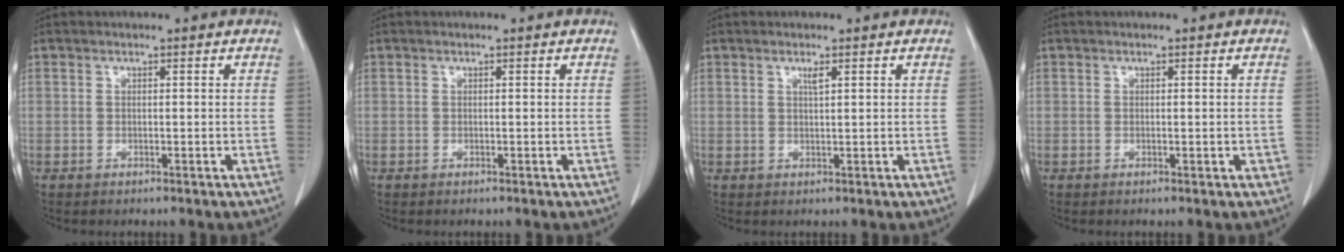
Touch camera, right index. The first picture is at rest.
{"total": 0.0}
{"total": 1.1, "force": [0.6, 0.0, 0.9], "torque": [-0.019, -0.002, 0.012]}
{"total": 1.2, "force": [-0.3, 0.4, 1.1], "torque": [-0.011, -0.001, -0.001]}